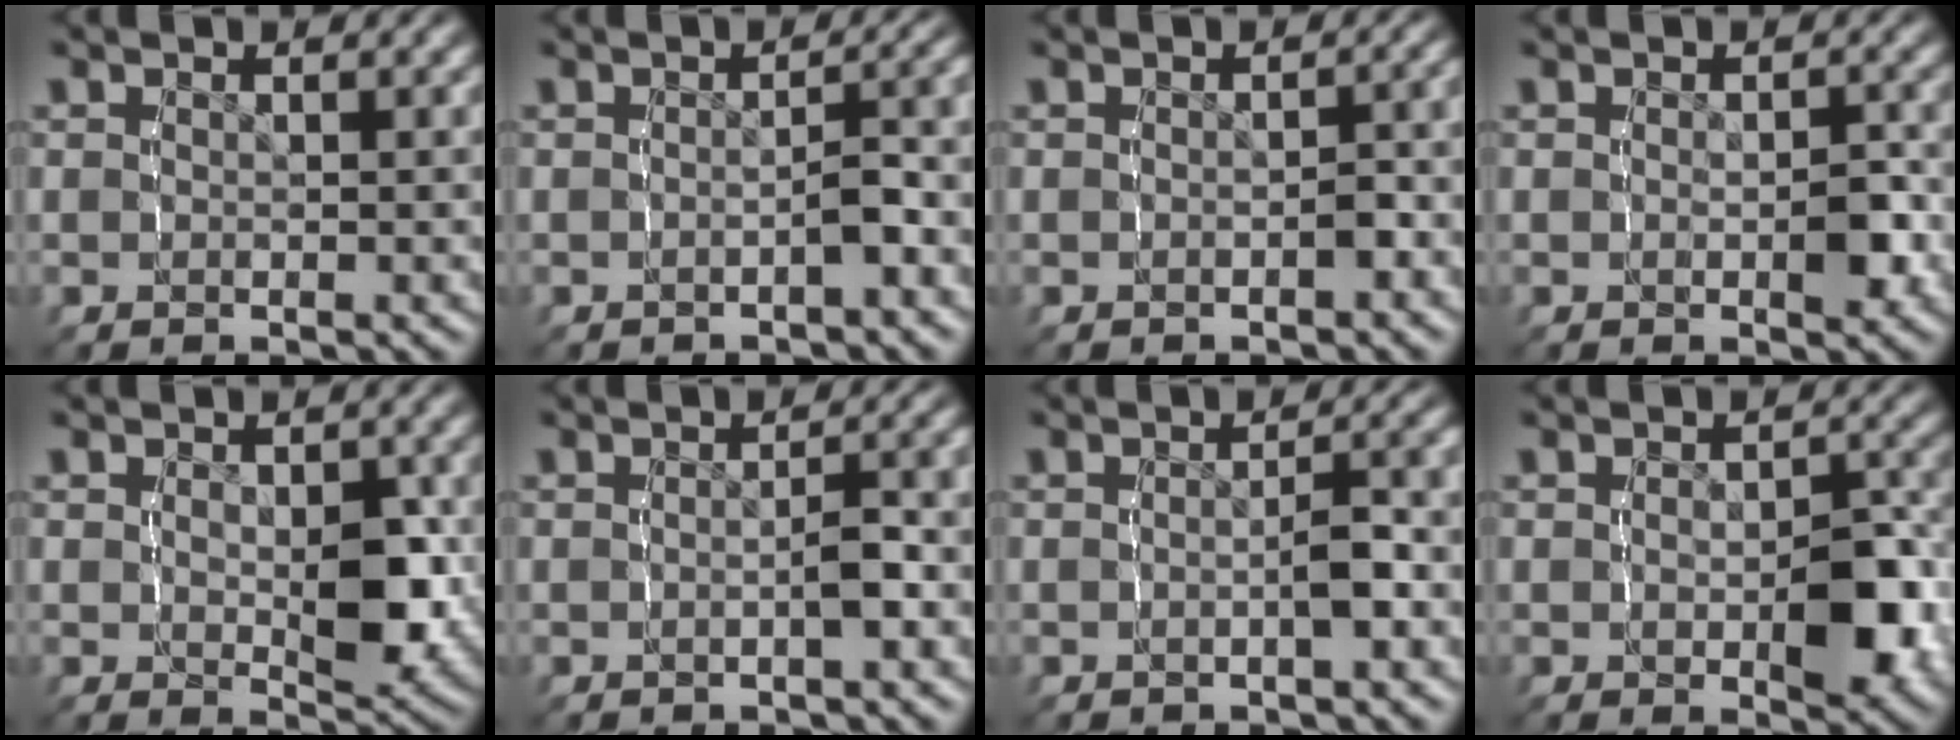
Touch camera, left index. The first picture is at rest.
{"total": 2.7, "force": [-1.4, 0.9, 2.1], "torque": [-0.029, 0.003, -0.020]}
{"total": 1.5, "force": [-0.9, 1.0, 0.7], "torque": [-0.011, 0.004, -0.018]}
{"total": 1.6, "force": [-0.2, 1.1, 1.0], "torque": [-0.018, 0.003, -0.009]}
{"total": 2.9, "force": [0.4, 1.4, 2.5], "torque": [-0.042, -0.014, 0.010]}
{"total": 2.3, "force": [-0.8, 0.7, 2.0], "torque": [-0.027, 0.004, -0.014]}
{"total": 2.6, "force": [-0.9, 0.7, 2.4], "torque": [-0.031, 0.004, -0.014]}
{"total": 3.3, "force": [-0.6, 1.9, 2.7], "torque": [-0.035, 0.002, -0.015]}